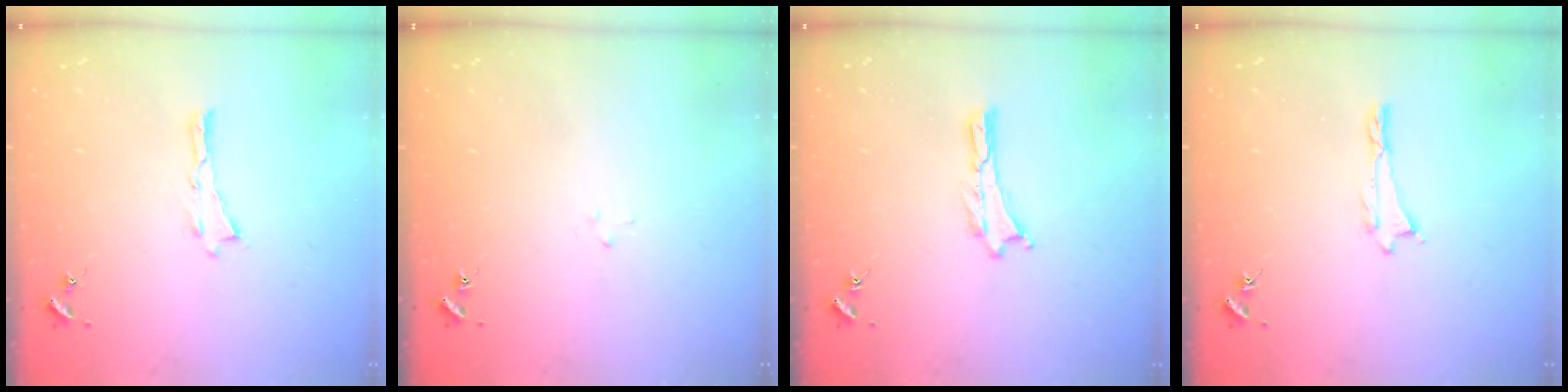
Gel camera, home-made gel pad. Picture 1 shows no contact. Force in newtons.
{"total": 1.8, "press": 1.8, "slide": 0.1}
{"total": 0.0}
{"total": 0.0}